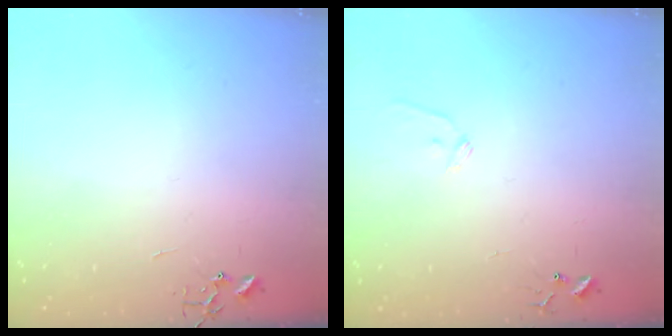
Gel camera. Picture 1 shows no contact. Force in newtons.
{"total": 6.6, "press": 6.6, "slide": 0.6}